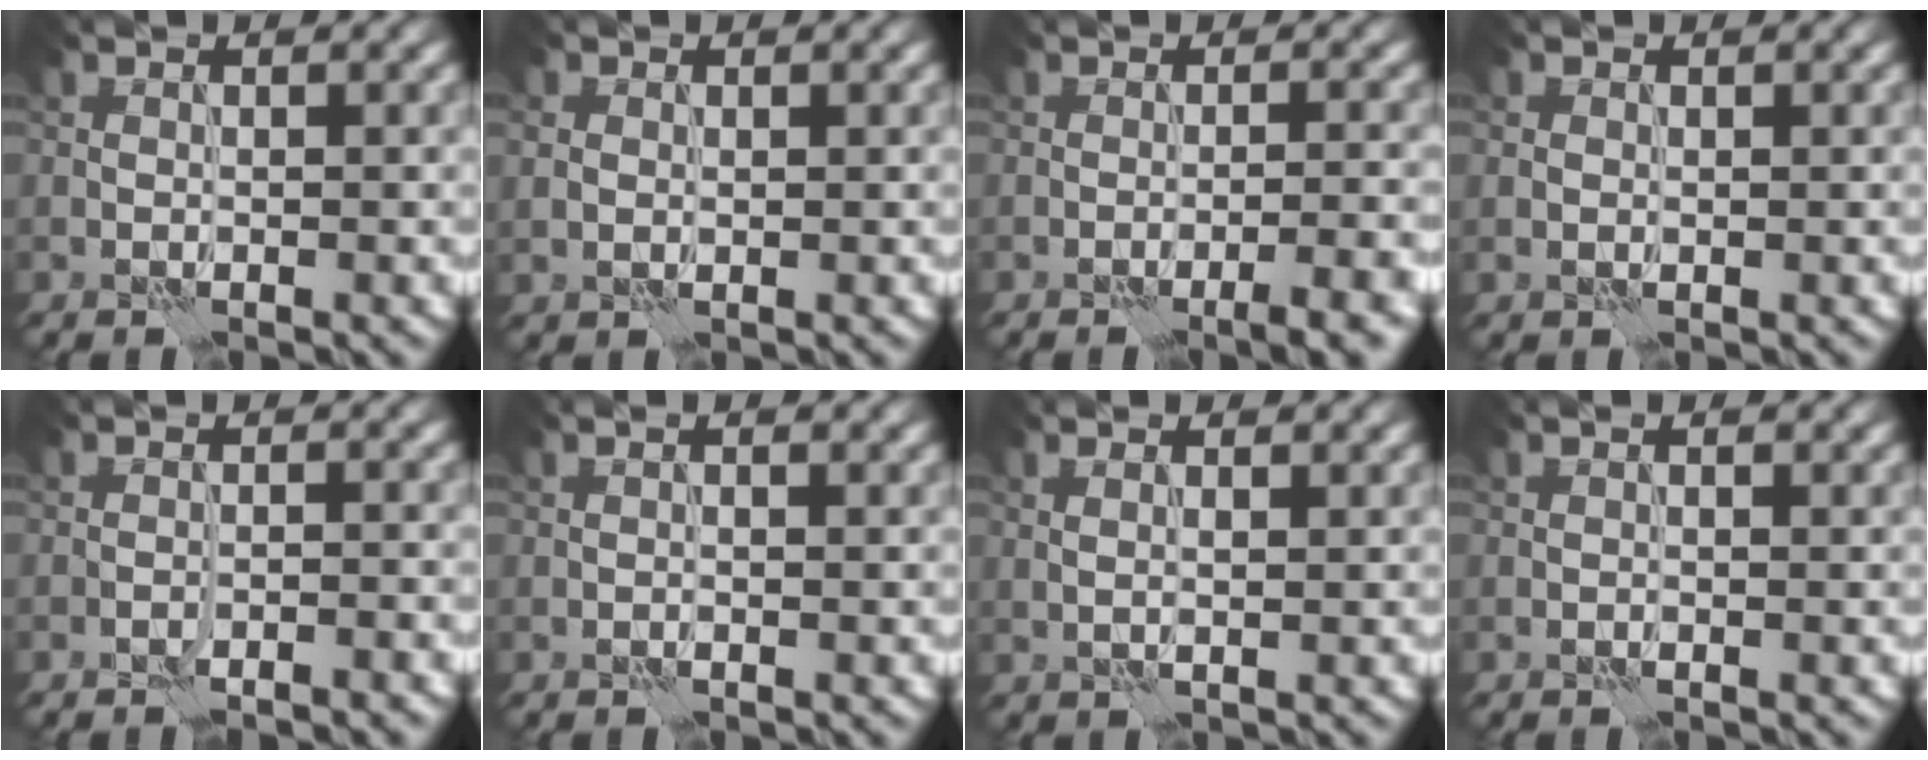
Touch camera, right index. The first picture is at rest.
{"total": 1.5, "force": [0.4, 1.2, 0.9], "torque": [-0.019, 0.000, 0.010]}
{"total": 3.5, "force": [-2.0, 0.5, 2.8], "torque": [-0.035, 0.009, -0.035]}
{"total": 0.9, "force": [0.2, 0.8, 0.5], "torque": [-0.010, 0.000, 0.005]}
{"total": 1.3, "force": [-1.1, 0.0, 0.6], "torque": [-0.007, 0.006, -0.022]}
{"total": 1.4, "force": [0.5, 0.4, 1.3], "torque": [-0.016, -0.007, 0.001]}
{"total": 2.9, "force": [1.5, 1.1, 2.3], "torque": [-0.022, 0.016, 0.004]}
{"total": 1.1, "force": [0.4, 0.4, 1.0], "torque": [-0.016, -0.005, 0.003]}